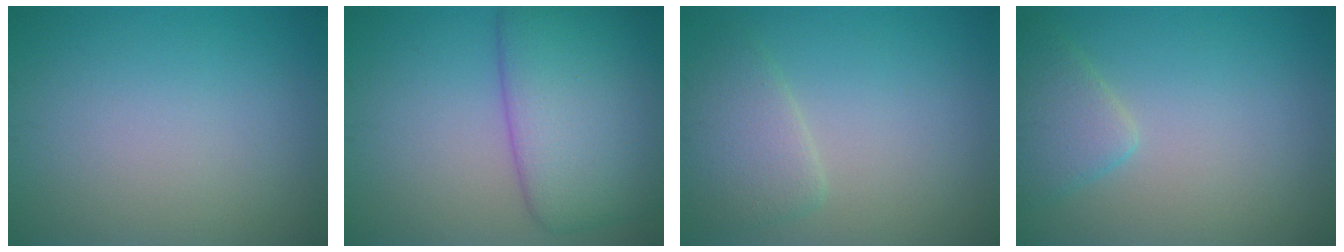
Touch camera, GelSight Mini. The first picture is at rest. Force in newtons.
{"total": 8.5, "press": 8.5, "slide": 0.4}
{"total": 3.1, "press": 3.1, "slide": 0.4}
{"total": 2.8, "press": 2.8, "slide": 0.2}